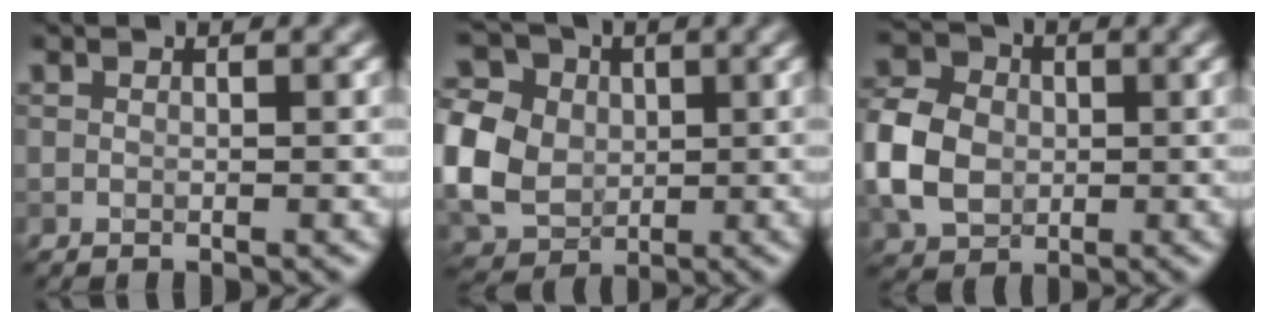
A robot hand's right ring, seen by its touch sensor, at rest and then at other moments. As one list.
[{"total": 10.2, "force": [0.6, 8.4, 5.7], "torque": [-0.145, 0.010, -0.009]}, {"total": 7.4, "force": [-0.7, 5.9, 4.3], "torque": [-0.110, 0.008, -0.030]}]